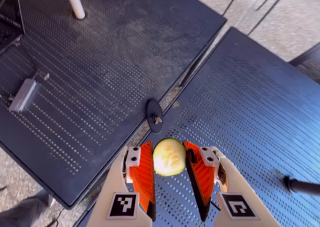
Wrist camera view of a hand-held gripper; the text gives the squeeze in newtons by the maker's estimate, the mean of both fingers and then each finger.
{"total": 7.9, "left": 8.0, "right": 7.9}